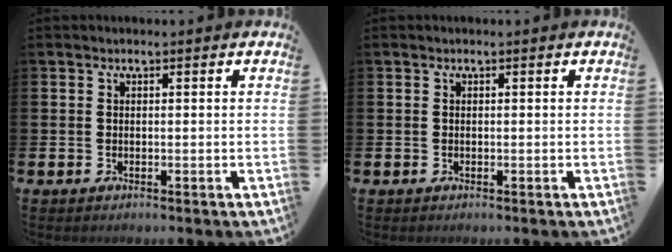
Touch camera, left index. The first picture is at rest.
{"total": 0.0}